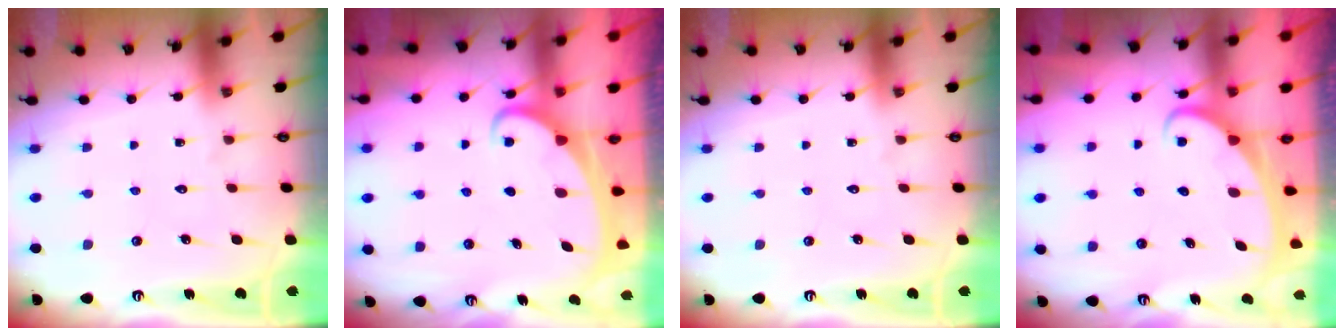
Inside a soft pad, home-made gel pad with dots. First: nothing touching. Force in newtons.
{"total": 2.2, "press": 2.2, "slide": 0.3}
{"total": 0.0}
{"total": 2.6, "press": 2.5, "slide": 0.3}